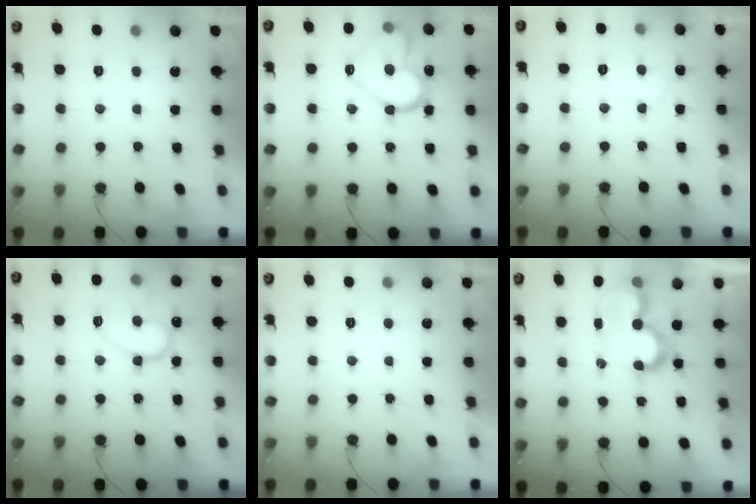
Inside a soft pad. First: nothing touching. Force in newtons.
{"total": 16.4, "press": 16.3, "slide": 1.9}
{"total": 6.2, "press": 6.1, "slide": 0.4}
{"total": 12.9, "press": 12.8, "slide": 1.3}
{"total": 1.7, "press": 1.7, "slide": 0.1}
{"total": 10.0, "press": 10.0, "slide": 0.9}